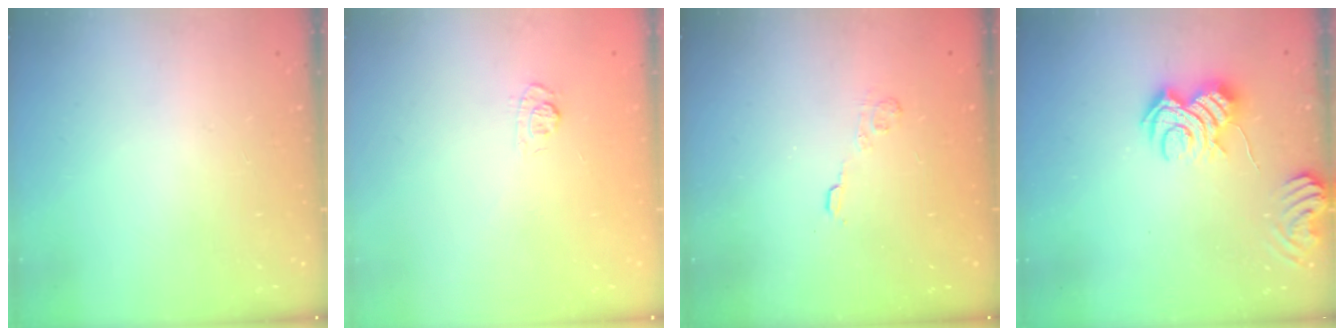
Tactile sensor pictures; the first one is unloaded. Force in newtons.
{"total": 4.6, "press": 4.4, "slide": 1.4}
{"total": 2.9, "press": 2.5, "slide": 1.6}
{"total": 7.2, "press": 7.2, "slide": 0.5}